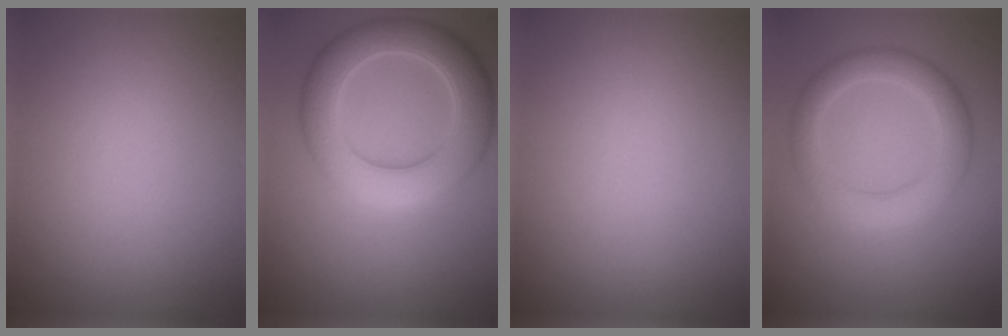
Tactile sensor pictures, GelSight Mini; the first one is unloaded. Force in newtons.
{"total": 7.5, "press": 7.5, "slide": 0.2}
{"total": 0.0}
{"total": 4.3, "press": 4.3, "slide": 0.2}